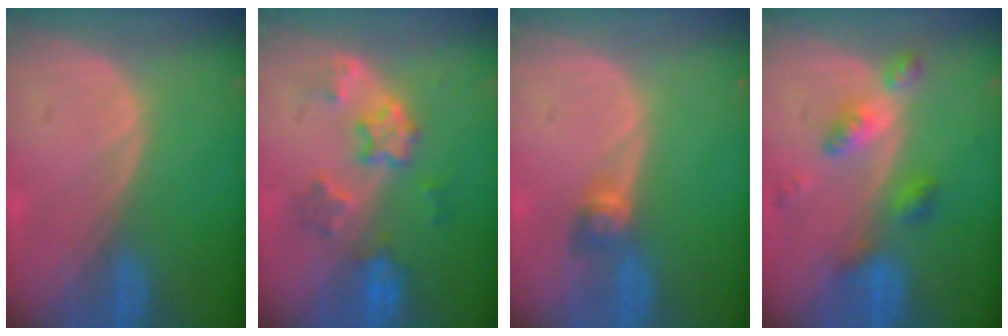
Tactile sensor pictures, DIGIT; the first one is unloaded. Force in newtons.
{"total": 5.7, "press": 5.7, "slide": 0.4}
{"total": 2.6, "press": 2.4, "slide": 1.0}
{"total": 6.0, "press": 5.2, "slide": 2.8}